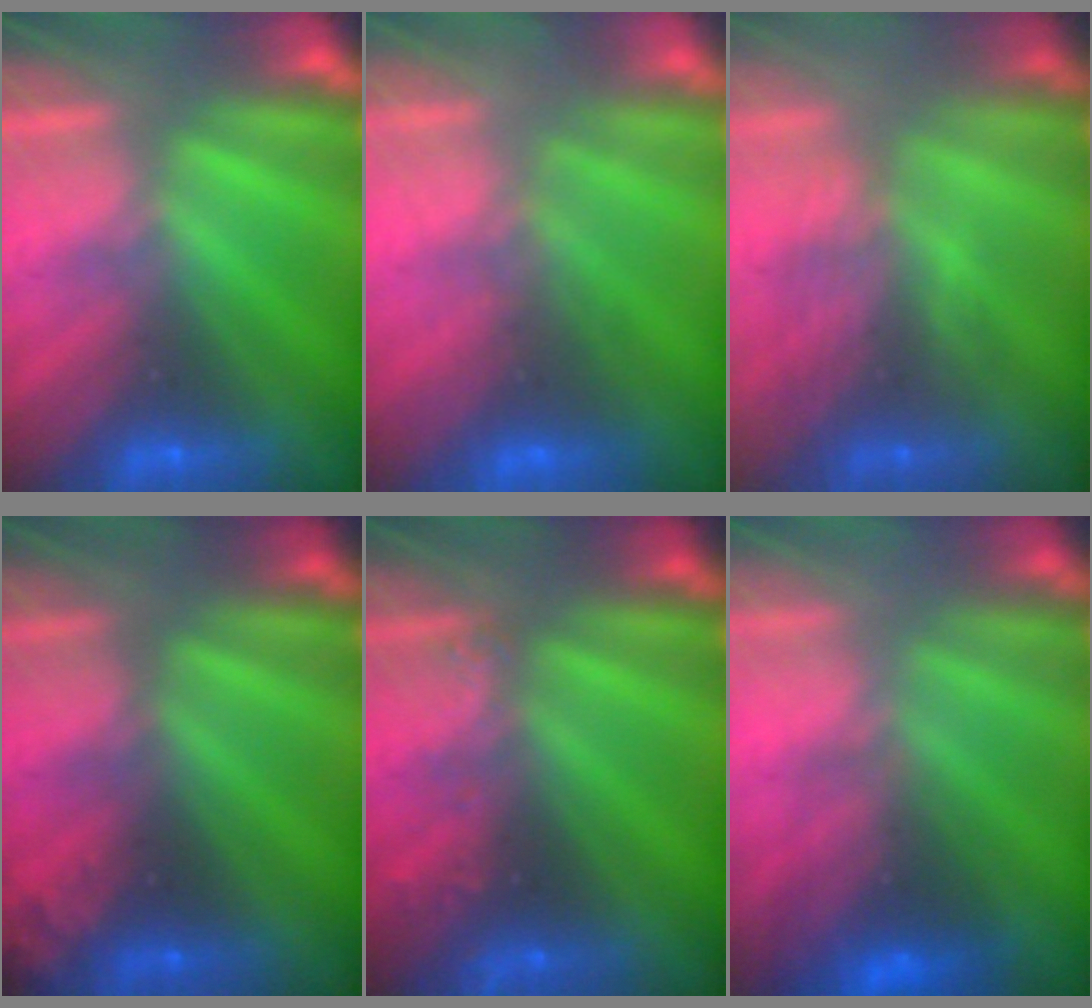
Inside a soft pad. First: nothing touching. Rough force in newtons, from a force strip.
{"total": 6.1}
{"total": 3.1}
{"total": 2.3}
{"total": 2.4}
{"total": 2.3}